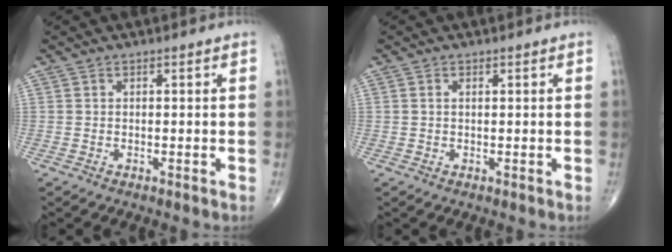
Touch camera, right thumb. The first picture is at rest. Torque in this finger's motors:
{"motor_torque": [-0.44, -0.18, 0.05, 0.12, 0.04]}